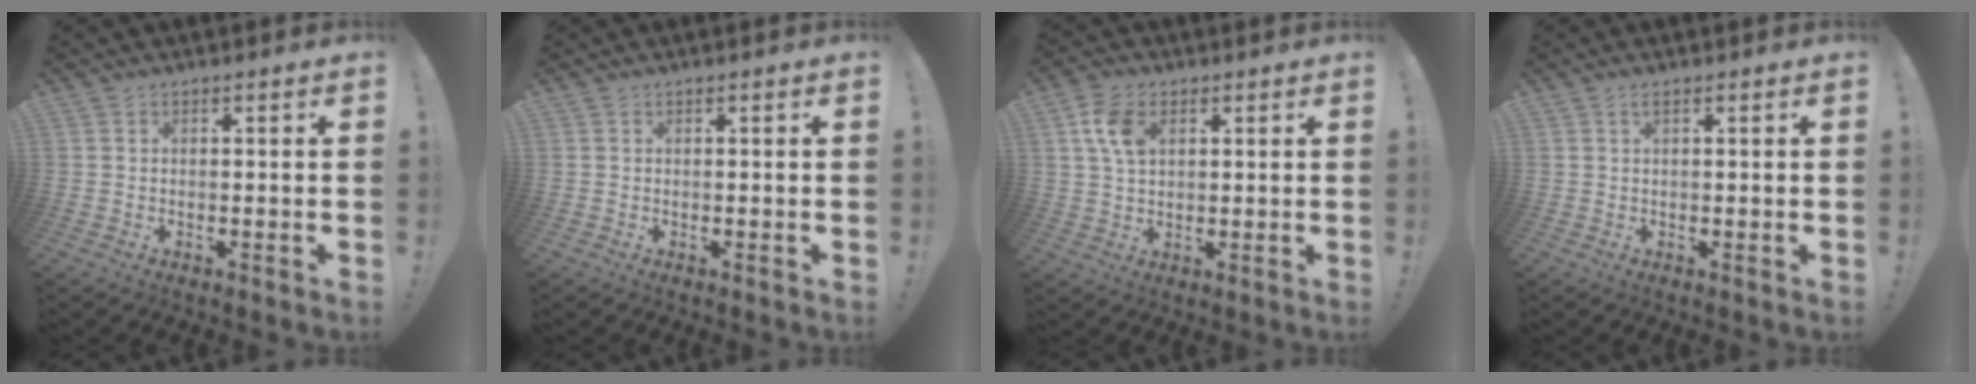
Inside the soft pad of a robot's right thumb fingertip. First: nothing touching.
{"total": 0.0}
{"total": 9.0, "force": [3.4, 5.9, 5.8], "torque": [-0.100, -0.003, 0.067]}
{"total": 1.4, "force": [0.6, 0.4, 1.2], "torque": [-0.020, -0.001, 0.010]}